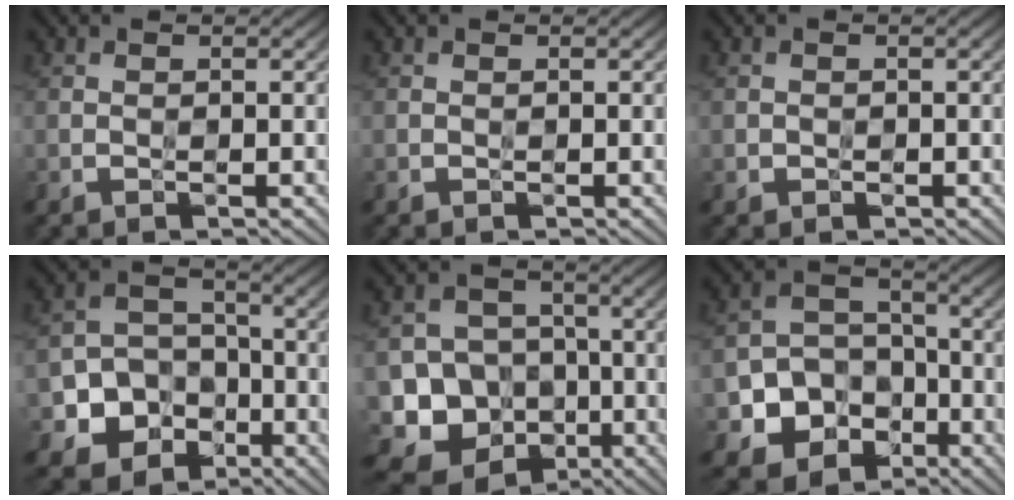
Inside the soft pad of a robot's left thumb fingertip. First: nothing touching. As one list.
[{"total": 0.0}, {"total": 0.6, "force": [-0.2, 0.5, 0.1], "torque": [0.003, -0.002, -0.006]}, {"total": 9.0, "force": [-3.8, 7.3, 3.6], "torque": [-0.080, -0.016, -0.088]}, {"total": 13.6, "force": [-5.6, 11.5, 4.5], "torque": [-0.117, -0.036, -0.111]}, {"total": 9.9, "force": [-4.4, 7.9, 4.2], "torque": [-0.094, -0.023, -0.093]}]